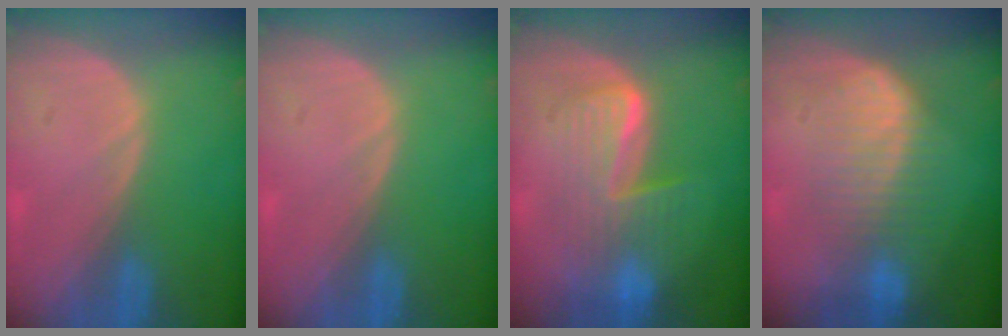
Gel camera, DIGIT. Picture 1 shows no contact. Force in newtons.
{"total": 0.0}
{"total": 7.3, "press": 7.3, "slide": 0.2}
{"total": 6.9, "press": 6.8, "slide": 1.1}